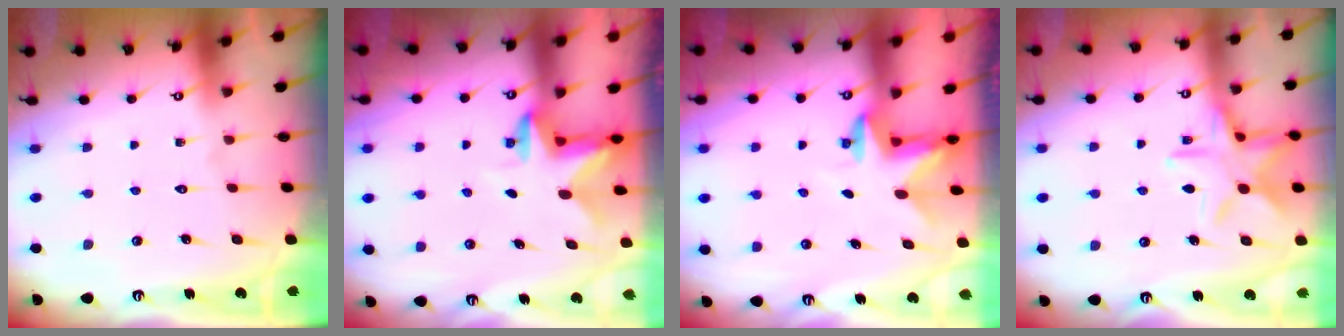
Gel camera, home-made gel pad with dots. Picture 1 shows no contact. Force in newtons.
{"total": 2.6, "press": 2.5, "slide": 0.5}
{"total": 2.5, "press": 2.5, "slide": 0.4}
{"total": 13.3, "press": 13.3, "slide": 1.0}